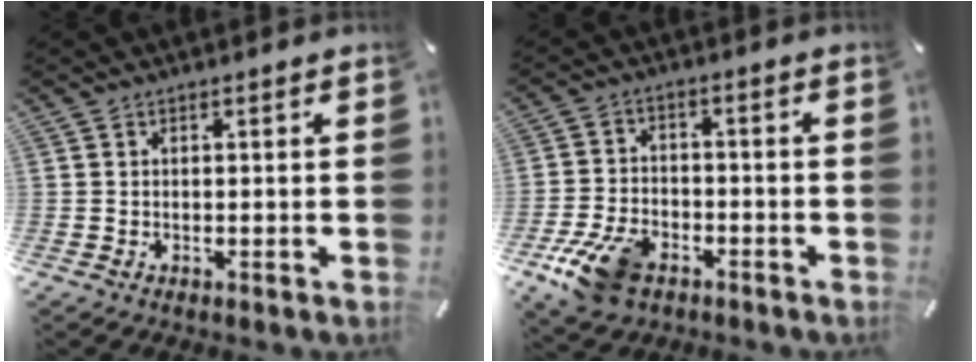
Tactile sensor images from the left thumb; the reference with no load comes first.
{"total": 10.3, "force": [-5.9, 6.2, 5.7], "torque": [-0.122, 0.026, -0.107]}